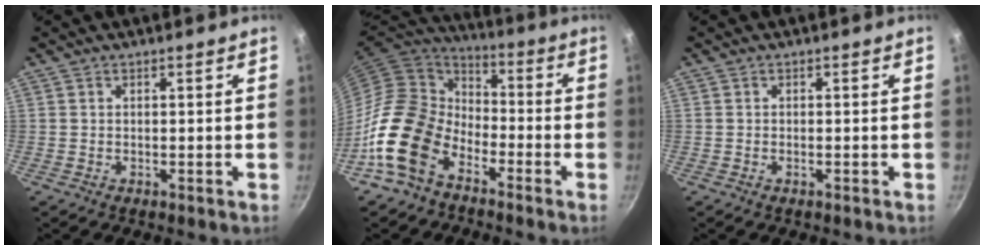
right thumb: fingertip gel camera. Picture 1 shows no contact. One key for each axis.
{"total": 15.5, "fx": -8.4, "fy": 10.2, "fz": 8.0, "tx": -0.115, "ty": 0.060, "tz": -0.186}
{"total": 0.6, "fx": -0.3, "fy": 0.2, "fz": 0.4, "tx": -0.008, "ty": 0.004, "tz": -0.007}